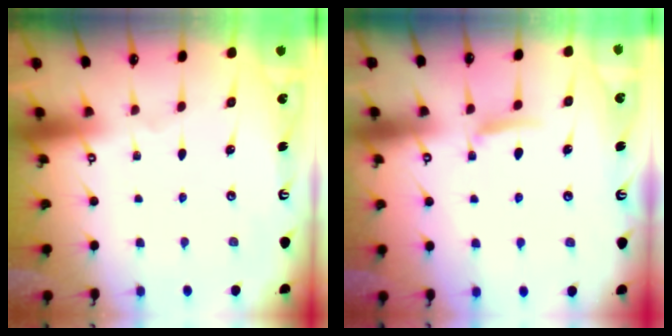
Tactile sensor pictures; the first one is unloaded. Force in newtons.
{"total": 5.5, "press": 5.4, "slide": 0.7}